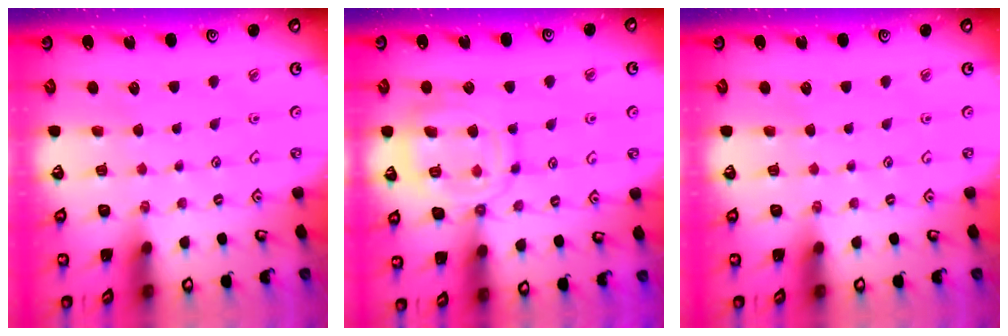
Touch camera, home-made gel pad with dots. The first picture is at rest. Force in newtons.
{"total": 11.9, "press": 11.9, "slide": 0.7}
{"total": 0.0}